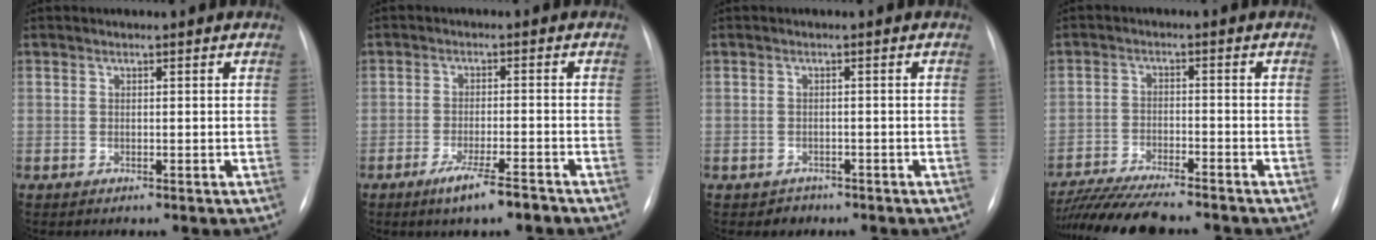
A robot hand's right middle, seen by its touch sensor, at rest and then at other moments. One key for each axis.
{"total": 5.6, "fx": -4.0, "fy": 0.4, "fz": 3.9, "tx": -0.074, "ty": -0.010, "tz": -0.068}
{"total": 1.5, "fx": -1.1, "fy": 1.1, "fz": -0.2, "tx": 0.000, "ty": 0.005, "tz": -0.014}
{"total": 13.0, "fx": -11.5, "fy": 1.2, "fz": 6.0, "tx": -0.097, "ty": -0.021, "tz": -0.181}